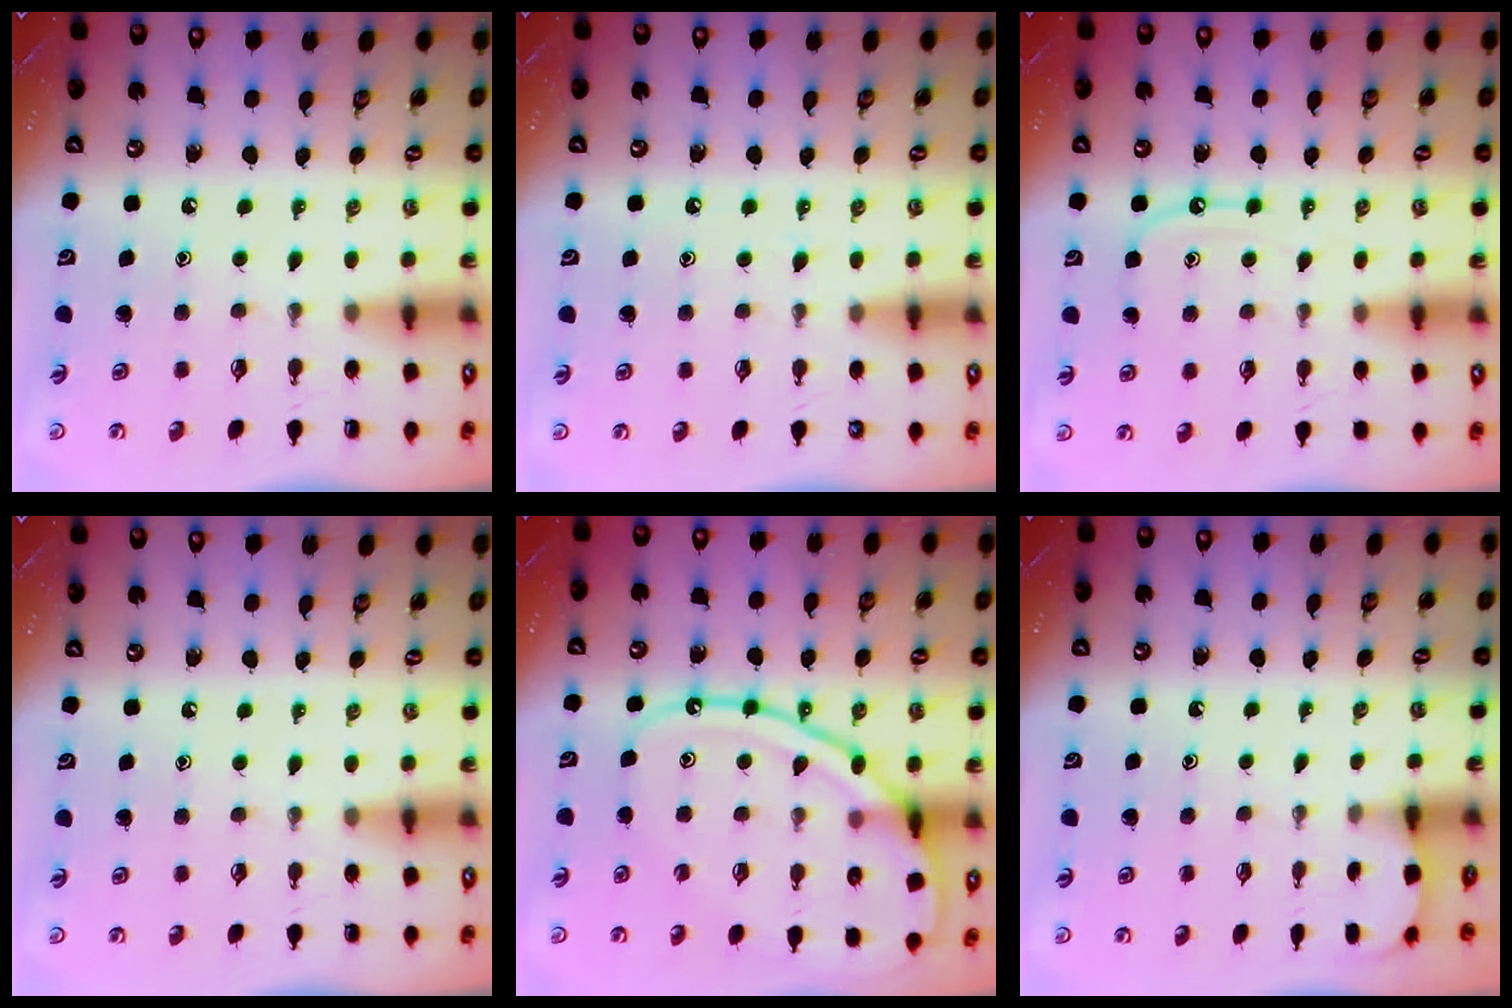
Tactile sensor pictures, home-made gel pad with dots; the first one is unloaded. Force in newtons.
{"total": 6.7, "press": 6.7, "slide": 0.9}
{"total": 8.2, "press": 8.1, "slide": 0.9}
{"total": 0.0}
{"total": 14.8, "press": 14.8, "slide": 0.6}
{"total": 1.8, "press": 1.8, "slide": 0.2}